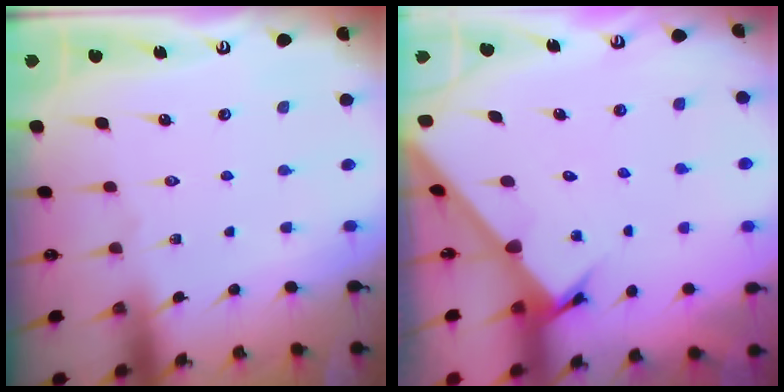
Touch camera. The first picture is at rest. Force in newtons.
{"total": 2.4, "press": 2.4, "slide": 0.2}